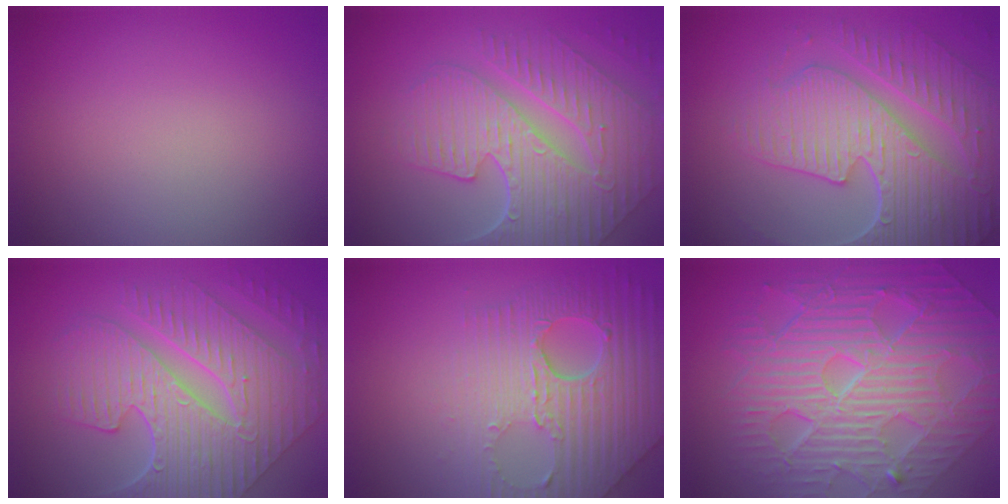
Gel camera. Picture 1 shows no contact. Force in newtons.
{"total": 9.8, "press": 6.5, "slide": 7.3}
{"total": 9.2, "press": 6.6, "slide": 6.4}
{"total": 10.0, "press": 7.5, "slide": 6.7}
{"total": 8.4, "press": 5.8, "slide": 6.1}
{"total": 11.7, "press": 7.8, "slide": 8.8}